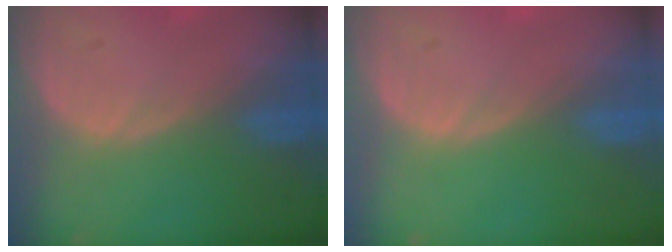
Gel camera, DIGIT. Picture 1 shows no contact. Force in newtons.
{"total": 0.0}